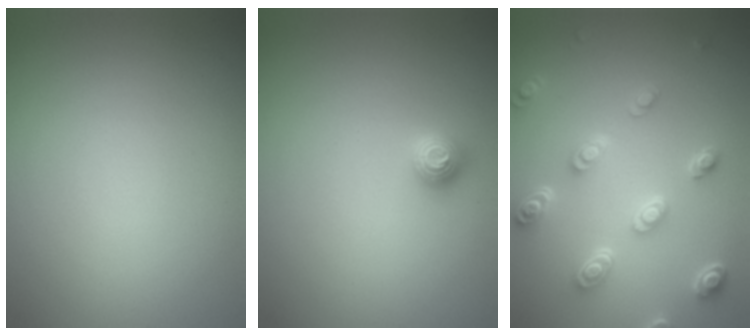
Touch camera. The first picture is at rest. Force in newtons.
{"total": 1.1, "press": 1.1, "slide": 0.2}
{"total": 4.5, "press": 3.4, "slide": 3.0}